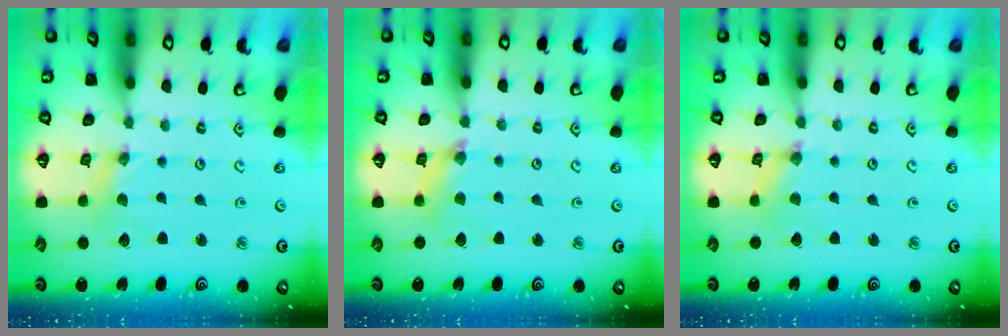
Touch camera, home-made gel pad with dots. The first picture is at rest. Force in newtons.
{"total": 5.7, "press": 5.7, "slide": 0.6}
{"total": 1.0, "press": 1.0, "slide": 0.2}